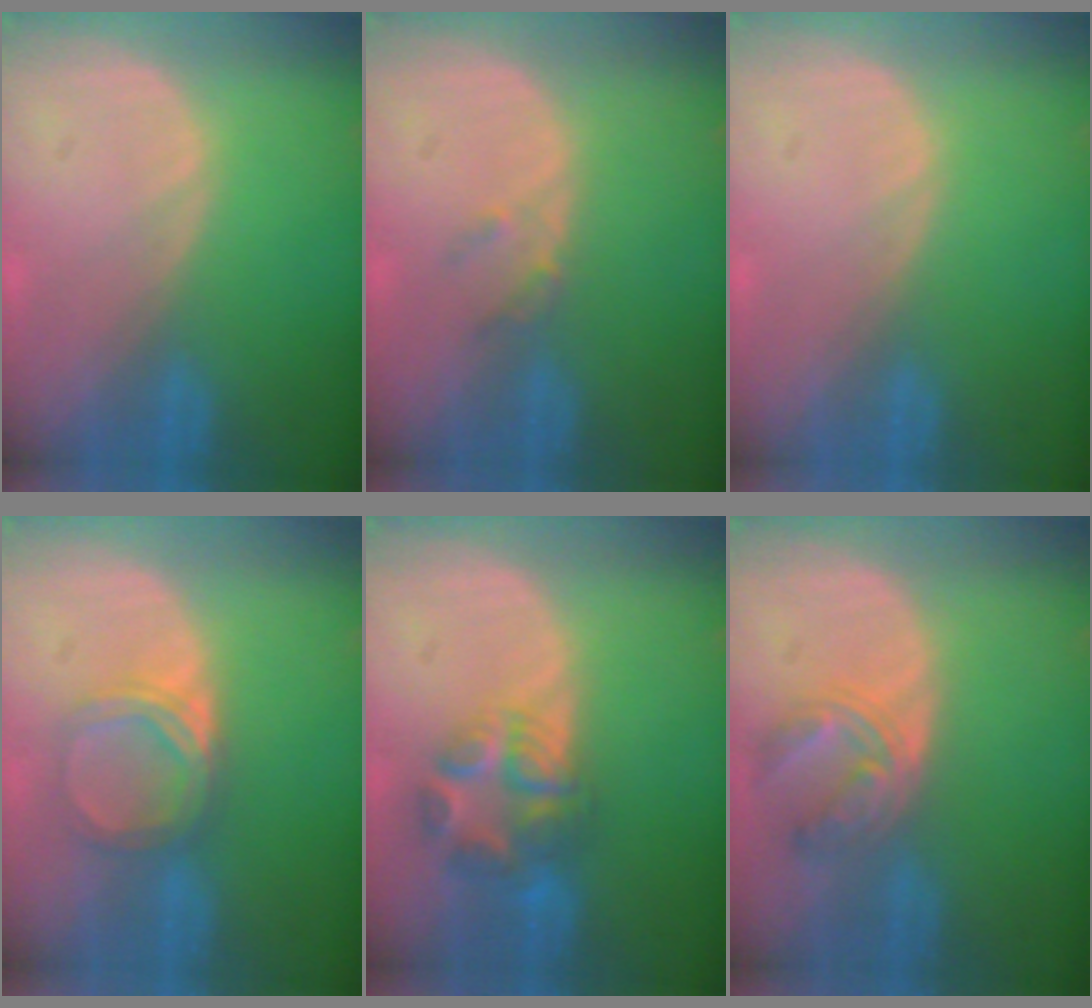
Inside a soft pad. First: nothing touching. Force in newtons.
{"total": 1.8, "press": 1.6, "slide": 0.8}
{"total": 0.0}
{"total": 5.2, "press": 4.6, "slide": 2.4}
{"total": 6.7, "press": 6.4, "slide": 1.8}
{"total": 5.4, "press": 5.3, "slide": 1.4}